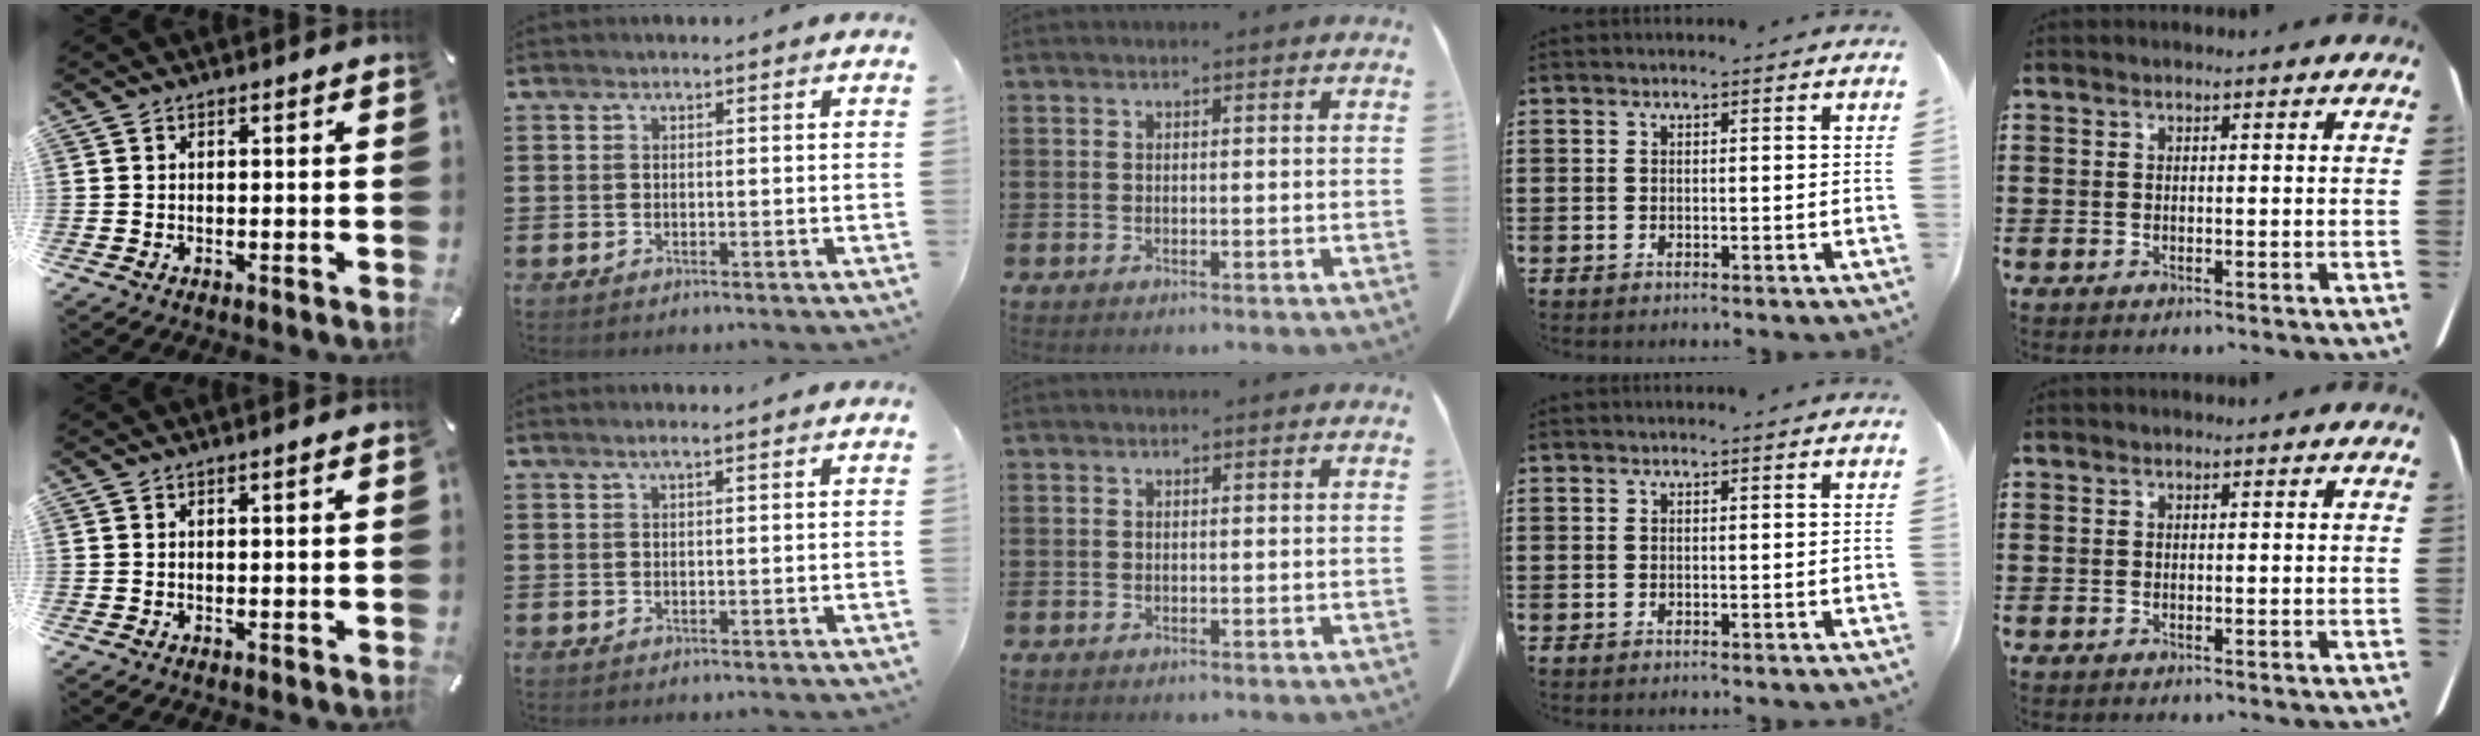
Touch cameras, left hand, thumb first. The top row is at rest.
{"thumb": {"total": 0.8, "force": [0.3, 0.0, 0.8], "torque": [-0.013, 0.000, 0.005]}, "index": {"total": 1.1, "force": [0.8, 0.0, 0.7], "torque": [-0.015, 0.001, 0.015]}}